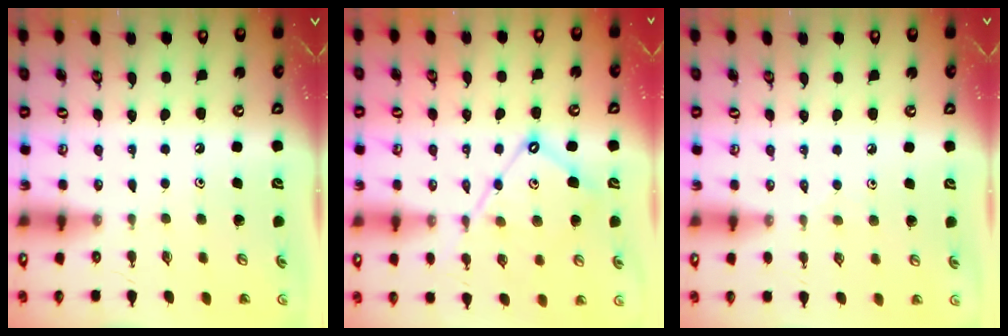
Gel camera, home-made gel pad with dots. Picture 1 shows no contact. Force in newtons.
{"total": 13.1, "press": 13.0, "slide": 1.3}
{"total": 4.4, "press": 4.3, "slide": 0.6}